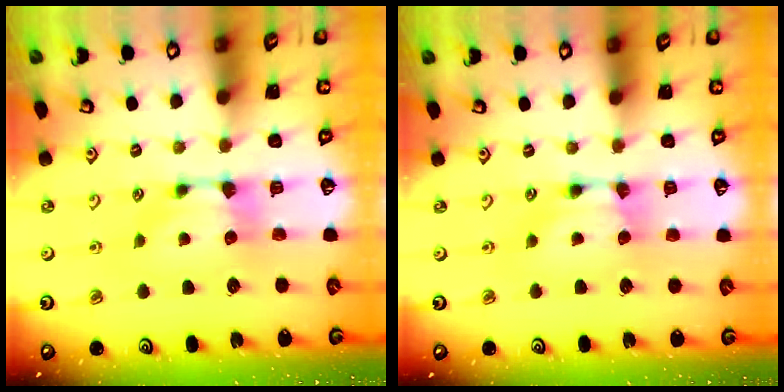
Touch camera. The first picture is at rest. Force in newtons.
{"total": 1.7, "press": 1.7, "slide": 0.1}